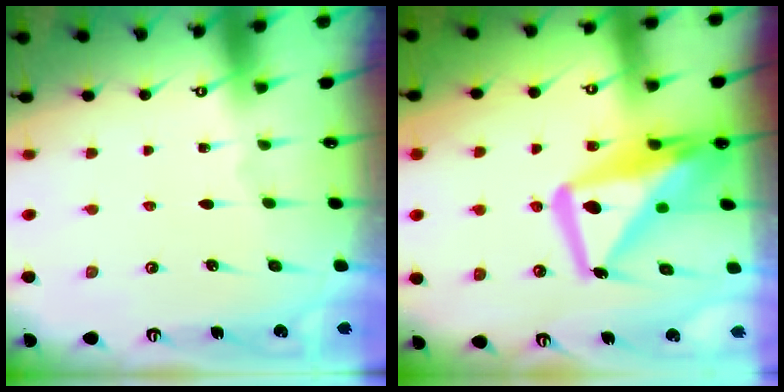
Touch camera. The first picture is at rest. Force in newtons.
{"total": 16.9, "press": 16.8, "slide": 1.8}